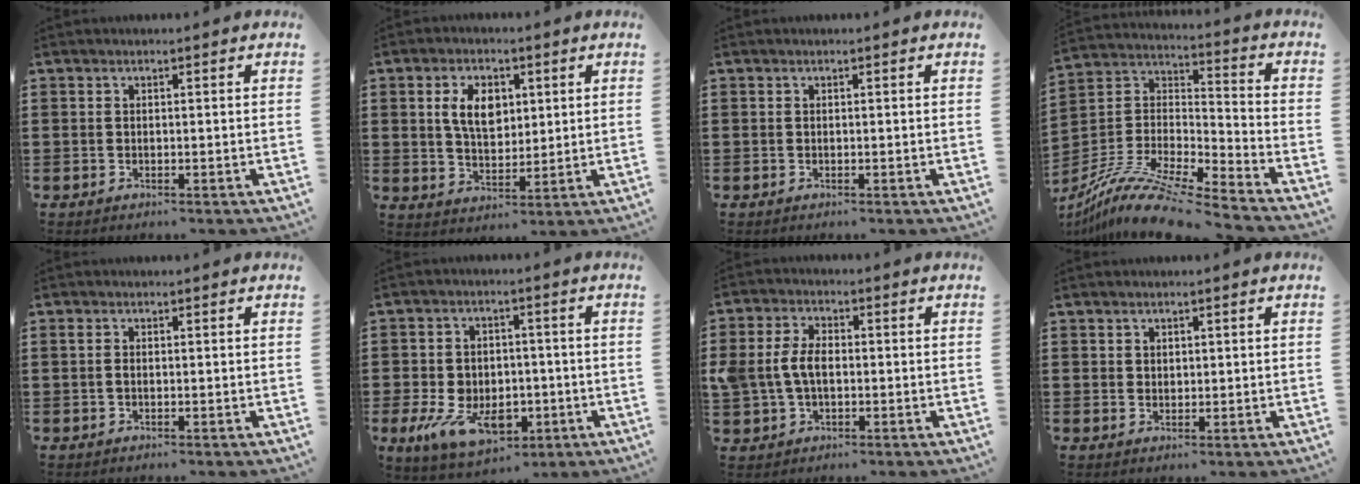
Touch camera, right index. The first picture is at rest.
{"total": 6.3, "force": [1.7, 3.9, 4.6], "torque": [-0.101, 0.009, 0.023]}
{"total": 0.0}
{"total": 12.3, "force": [-10.6, 1.3, 6.2], "torque": [-0.129, 0.017, -0.210]}
{"total": 0.7, "force": [-0.1, 0.2, 0.6], "torque": [-0.014, -0.001, -0.002]}
{"total": 9.3, "force": [-3.2, 6.3, 6.1], "torque": [-0.149, 0.009, -0.057]}
{"total": 5.5, "force": [-0.3, 3.6, 4.1], "torque": [-0.119, -0.002, -0.016]}
{"total": 1.4, "force": [1.0, 1.0, 0.2], "torque": [-0.006, 0.005, 0.019]}